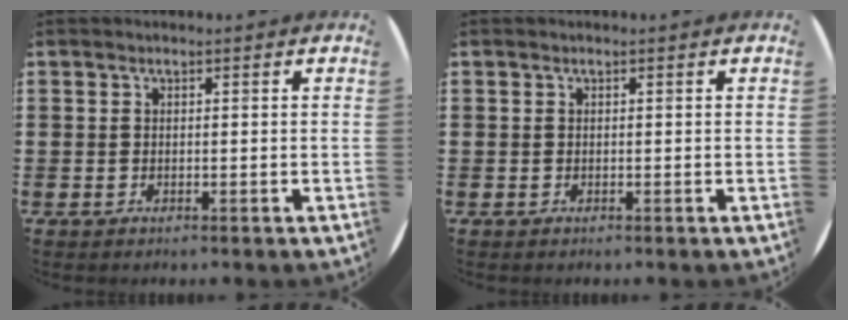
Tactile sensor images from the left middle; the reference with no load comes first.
{"total": 0.0}